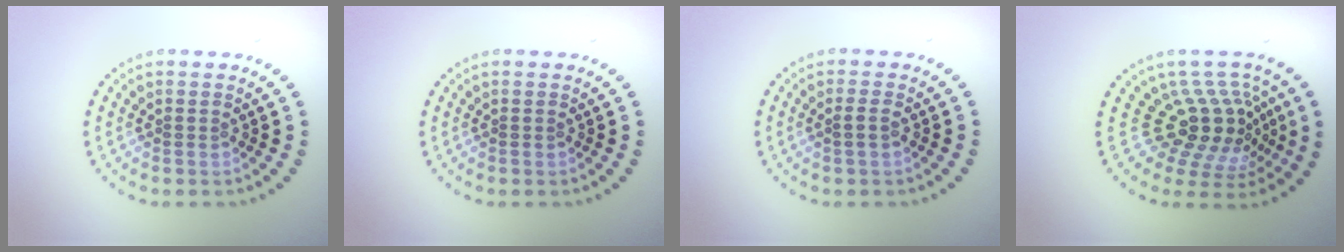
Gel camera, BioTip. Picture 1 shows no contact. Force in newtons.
{"total": 0.0}
{"total": 0.6, "press": 0.5, "slide": 0.3}
{"total": 5.1, "press": 3.6, "slide": 3.6}